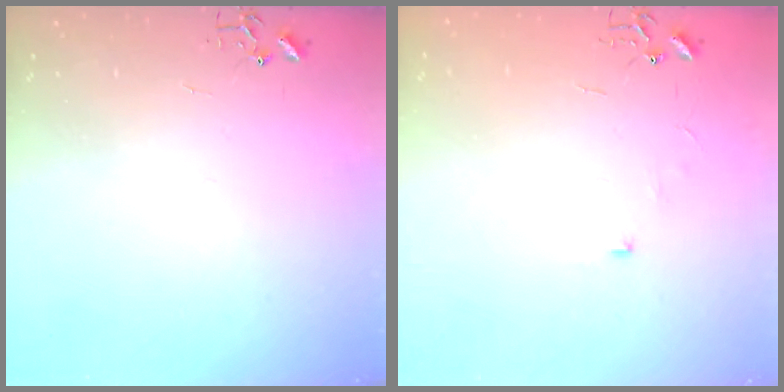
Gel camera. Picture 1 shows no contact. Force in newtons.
{"total": 5.4, "press": 5.3, "slide": 0.7}